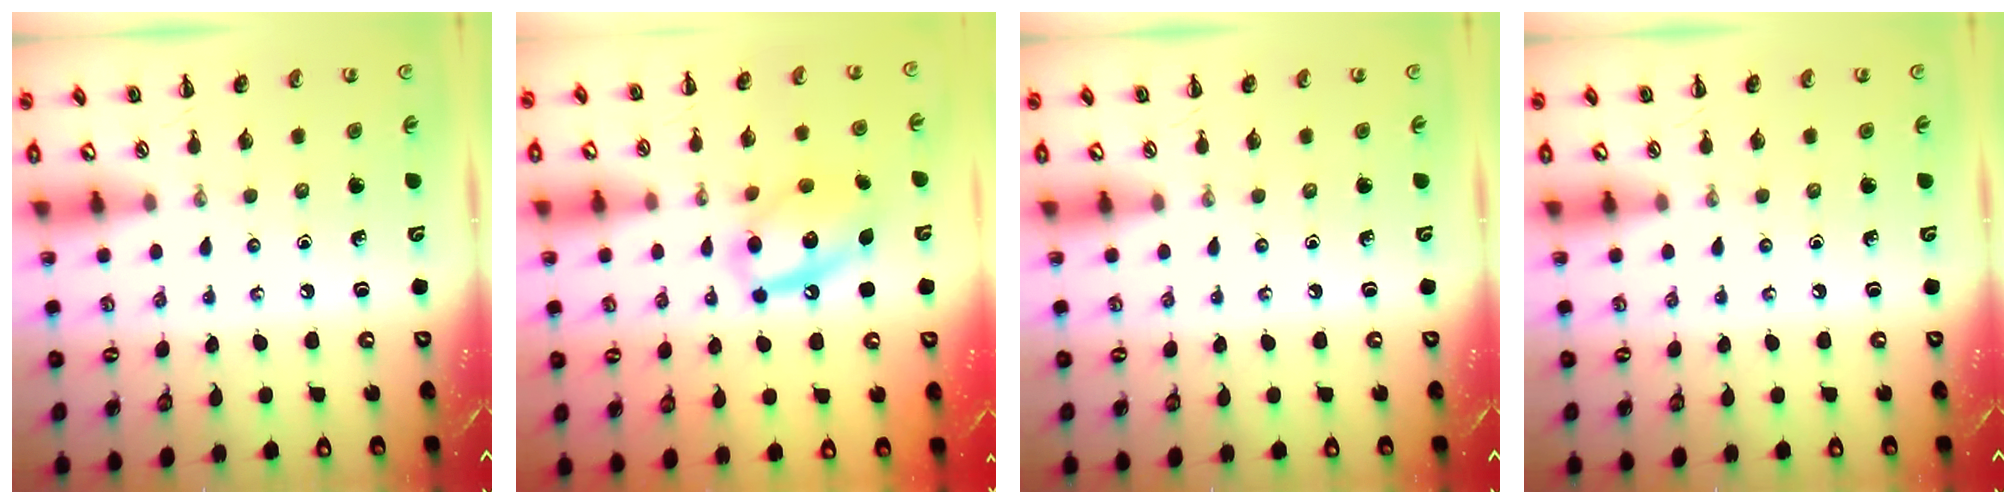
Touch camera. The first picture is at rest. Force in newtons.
{"total": 13.3, "press": 13.1, "slide": 2.4}
{"total": 0.0}
{"total": 0.0}